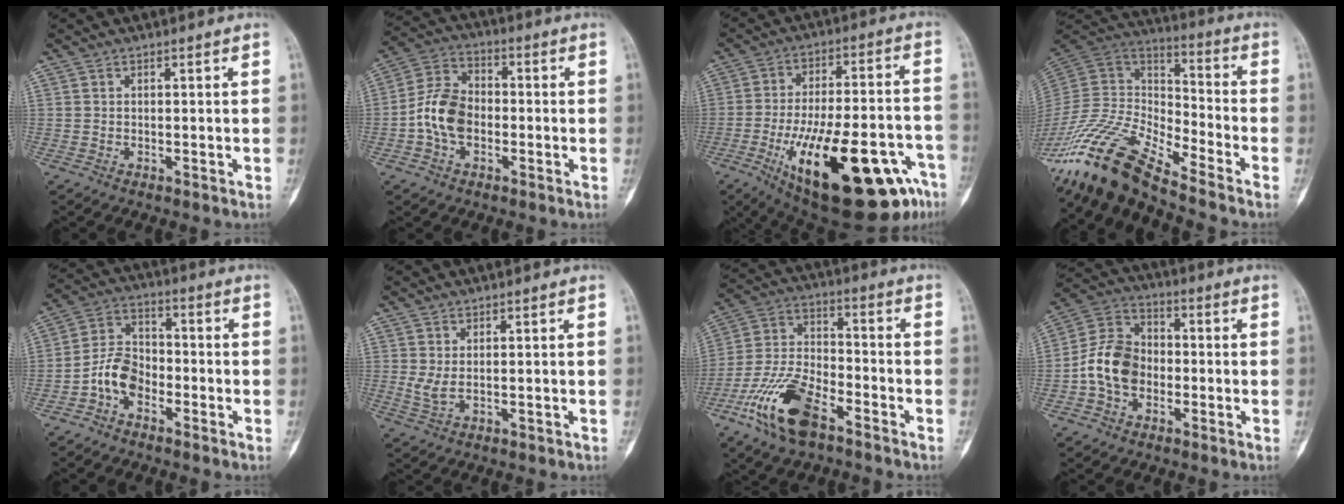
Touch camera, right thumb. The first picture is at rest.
{"total": 10.0, "force": [-2.0, 6.9, 7.0], "torque": [-0.124, 0.030, -0.048]}
{"total": 29.1, "force": [-12.8, 10.2, 24.0], "torque": [-0.327, 0.034, -0.177]}
{"total": 16.5, "force": [-14.1, 3.3, 8.1], "torque": [-0.156, 0.076, -0.280]}
{"total": 7.7, "force": [-3.6, 5.0, 4.7], "torque": [-0.080, 0.034, -0.079]}
{"total": 2.7, "force": [0.5, 0.8, 2.6], "torque": [-0.059, -0.003, 0.018]}
{"total": 15.0, "force": [-8.4, 6.6, 10.6], "torque": [-0.214, 0.038, -0.164]}
{"total": 10.9, "force": [-2.2, 8.1, 7.0], "torque": [-0.118, 0.035, -0.054]}